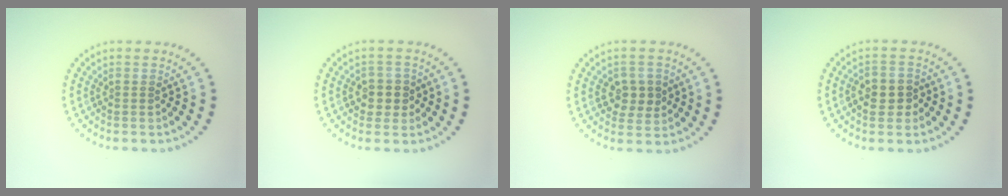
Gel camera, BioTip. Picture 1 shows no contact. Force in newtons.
{"total": 2.4, "press": 2.3, "slide": 0.9}
{"total": 2.7, "press": 2.7, "slide": 0.5}
{"total": 2.8, "press": 2.7, "slide": 0.7}